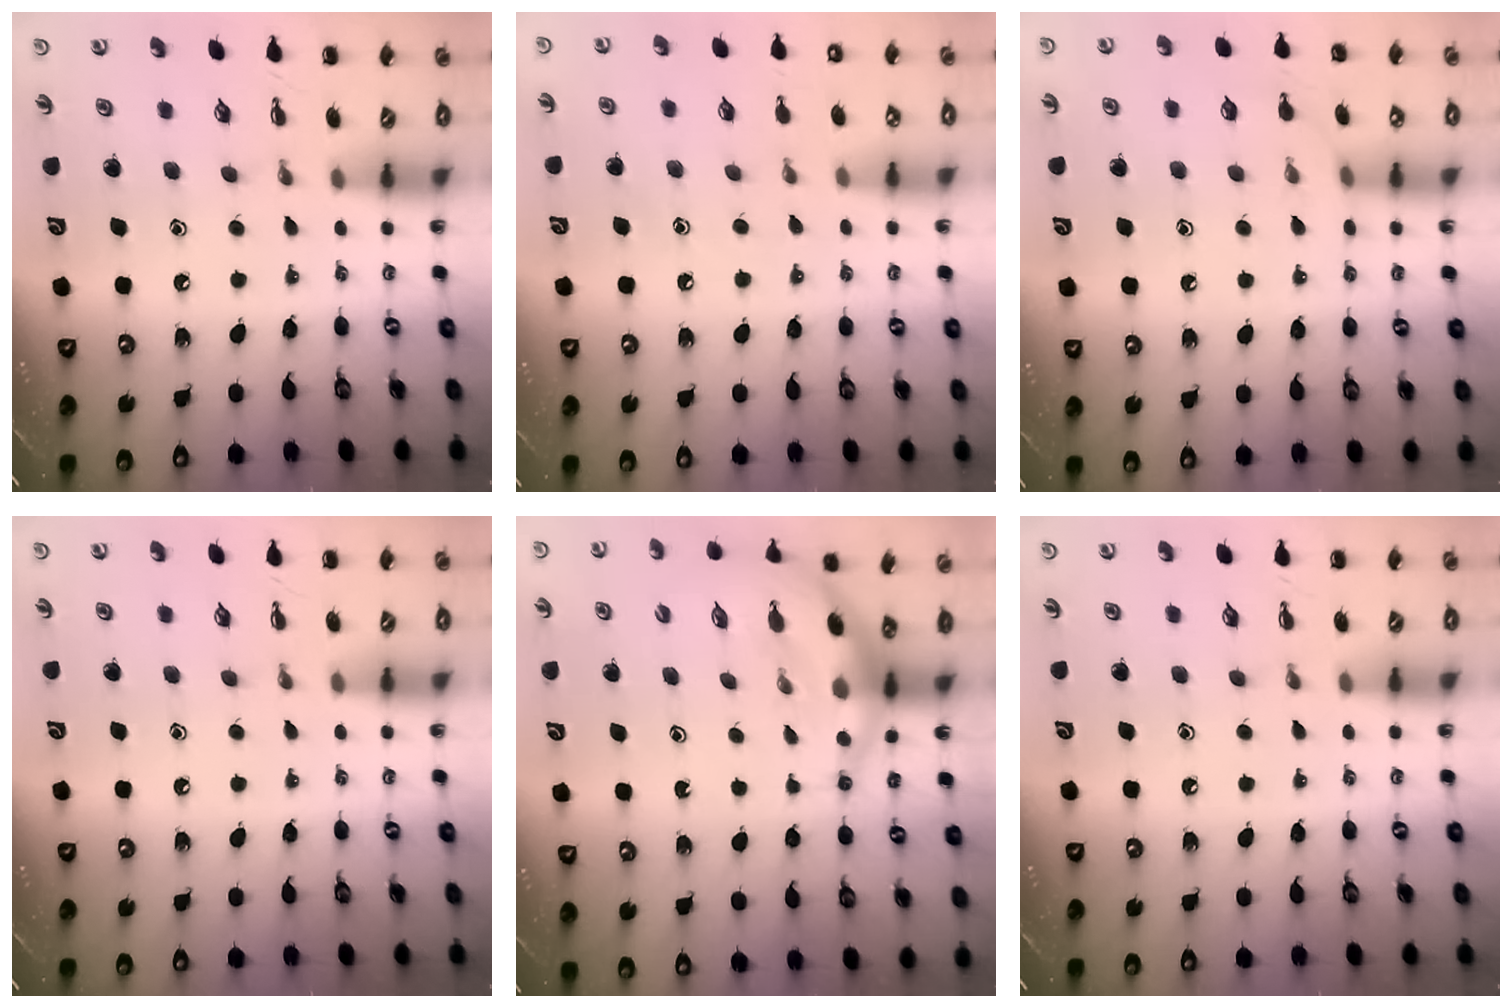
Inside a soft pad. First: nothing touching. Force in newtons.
{"total": 9.4, "press": 9.2, "slide": 2.0}
{"total": 7.7, "press": 7.5, "slide": 1.5}
{"total": 0.0}
{"total": 7.8, "press": 7.6, "slide": 1.6}
{"total": 0.0}